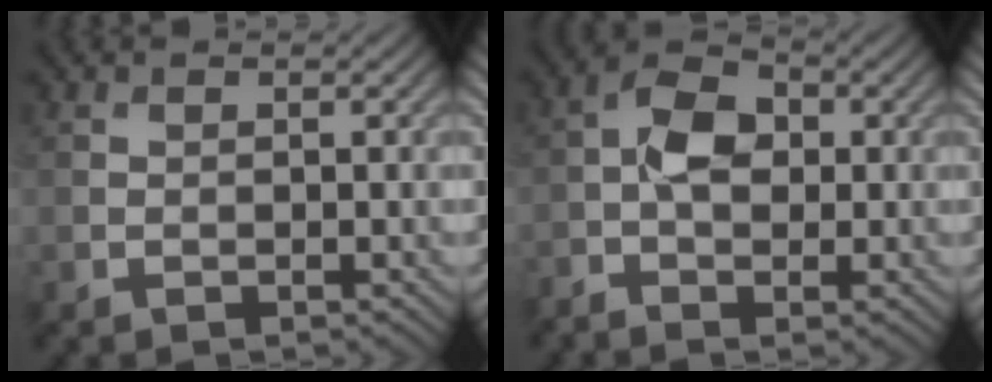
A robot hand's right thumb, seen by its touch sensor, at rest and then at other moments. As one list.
[{"total": 5.0, "force": [-0.8, 3.0, 3.9], "torque": [-0.079, 0.010, -0.026]}]